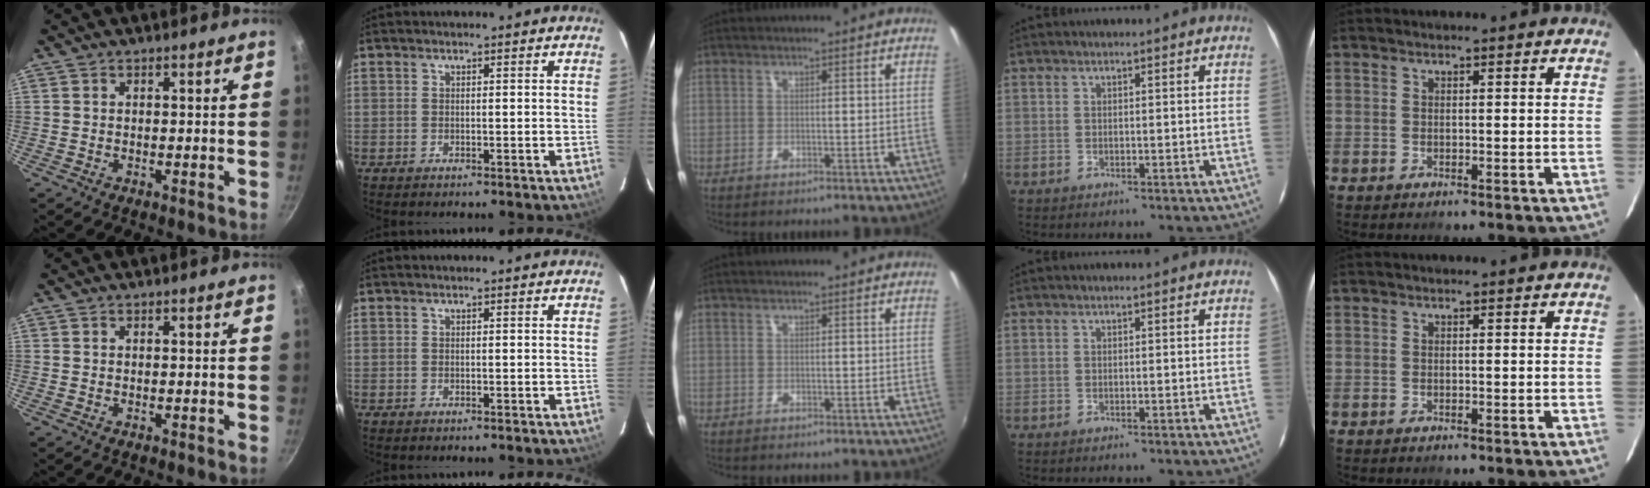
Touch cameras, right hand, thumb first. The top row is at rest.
{}